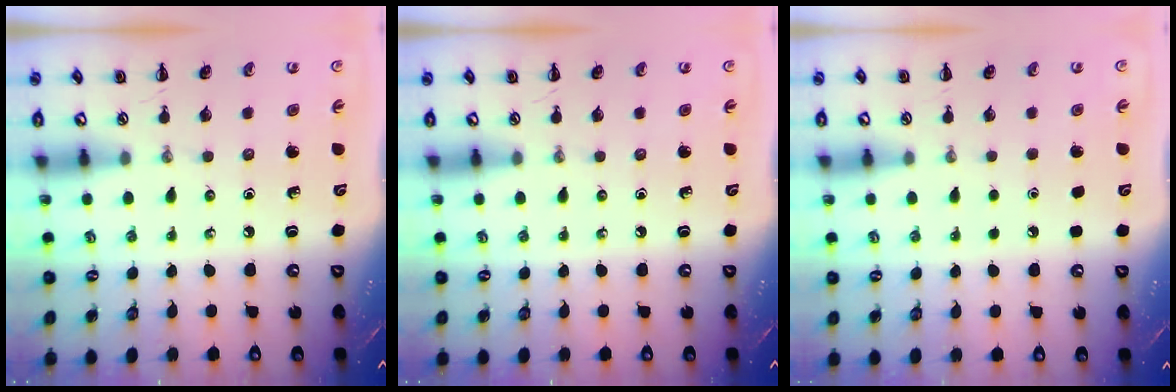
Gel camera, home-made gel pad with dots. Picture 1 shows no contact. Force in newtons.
{"total": 0.0}
{"total": 1.6, "press": 1.6, "slide": 0.1}